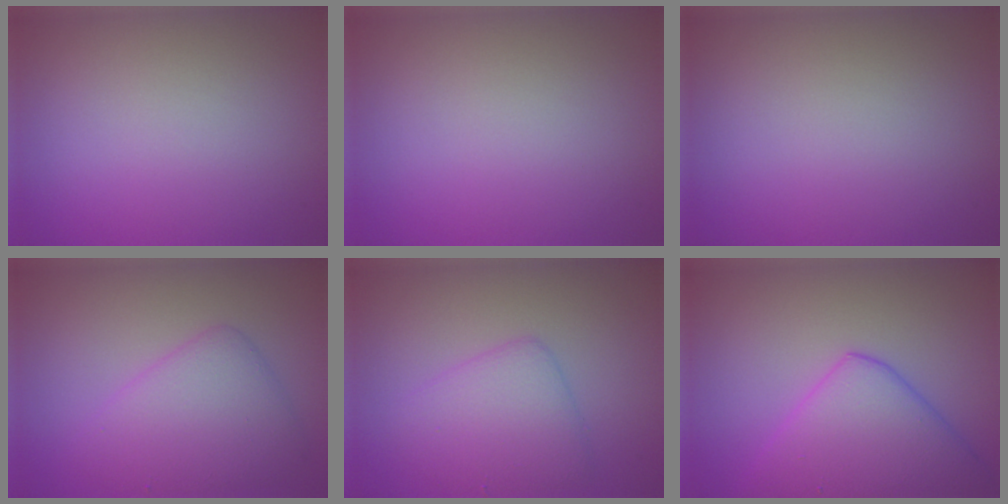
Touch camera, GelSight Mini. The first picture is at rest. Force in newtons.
{"total": 0.0}
{"total": 0.0}
{"total": 4.5, "press": 4.5, "slide": 0.1}
{"total": 3.8, "press": 3.8, "slide": 0.2}
{"total": 7.1, "press": 7.1, "slide": 0.3}